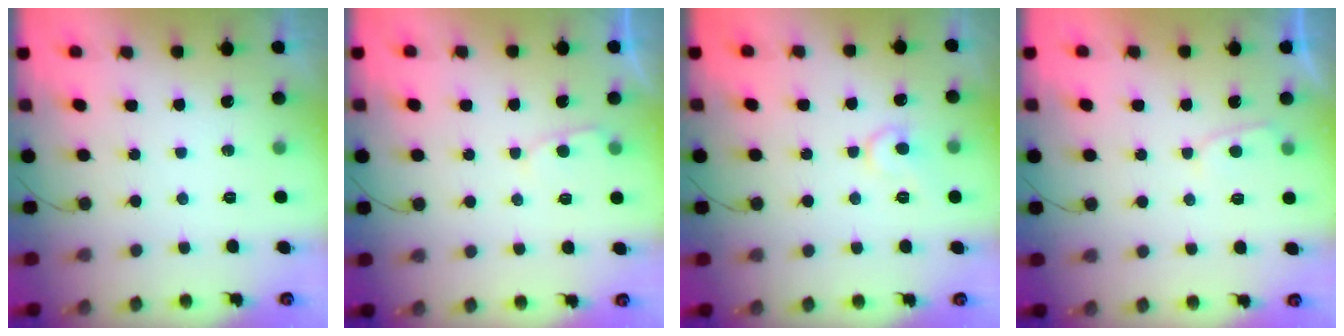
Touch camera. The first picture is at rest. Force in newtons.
{"total": 2.9, "press": 2.8, "slide": 0.3}
{"total": 8.6, "press": 8.5, "slide": 0.7}
{"total": 2.9, "press": 2.9, "slide": 0.3}